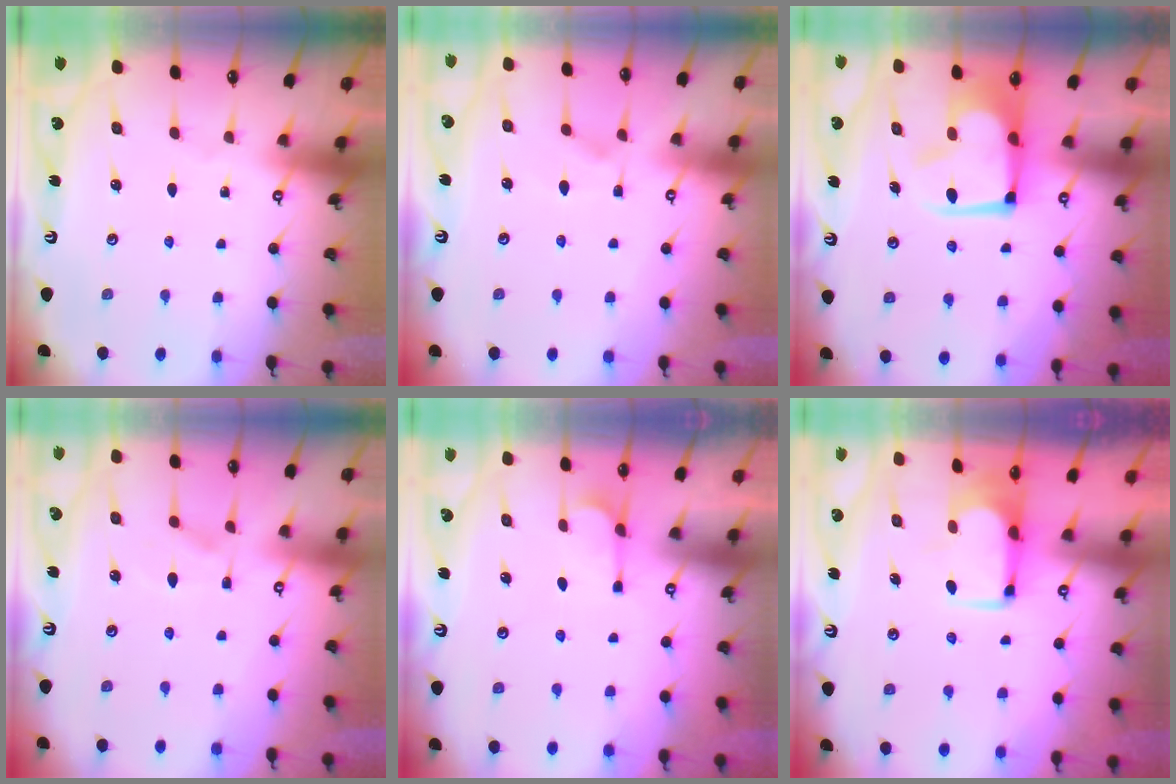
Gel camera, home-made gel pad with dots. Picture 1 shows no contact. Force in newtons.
{"total": 1.6, "press": 1.3, "slide": 1.0}
{"total": 6.1, "press": 6.0, "slide": 1.0}
{"total": 1.3, "press": 0.0, "slide": 1.3}
{"total": 2.5, "press": 2.1, "slide": 1.2}
{"total": 3.5, "press": 3.4, "slide": 0.4}